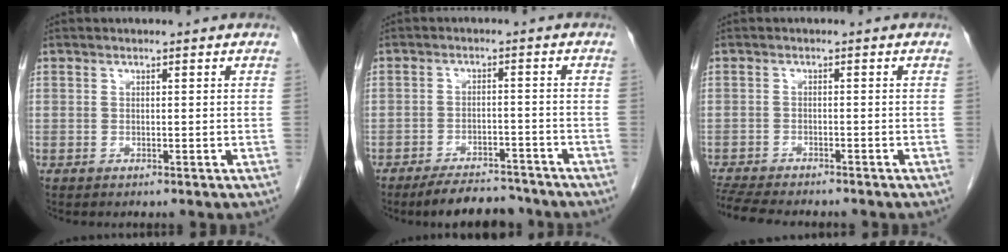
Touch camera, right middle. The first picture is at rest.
{"total": 7.9, "force": [-7.1, 2.4, 2.5], "torque": [-0.031, 0.000, -0.106]}
{"total": 9.6, "force": [-8.4, 1.8, 4.1], "torque": [-0.074, -0.010, -0.128]}